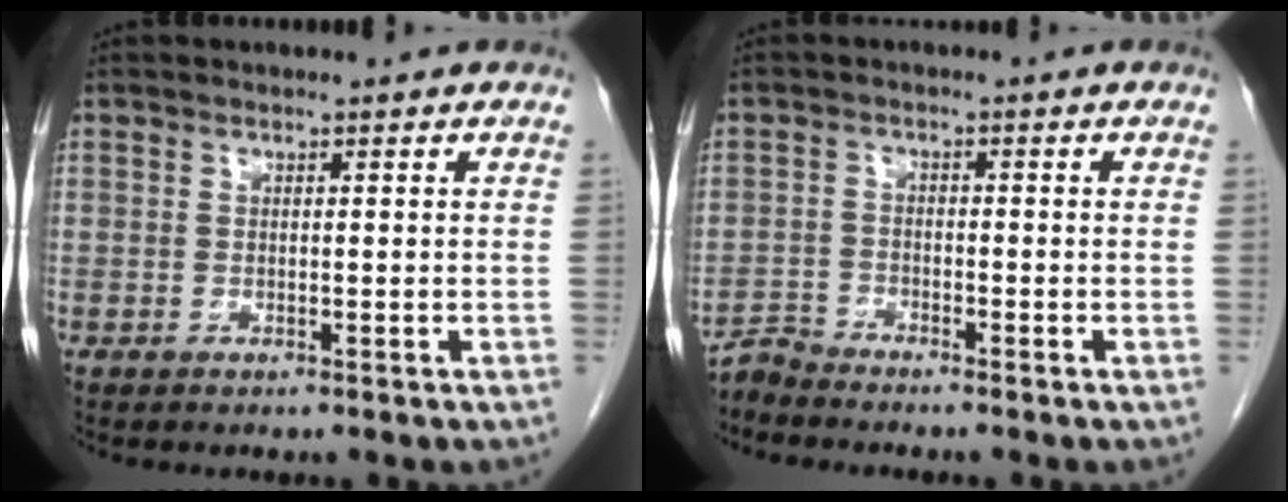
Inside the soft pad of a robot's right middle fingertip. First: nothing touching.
{"total": 2.4, "force": [-2.2, -0.5, -0.6], "torque": [0.016, -0.014, -0.046]}